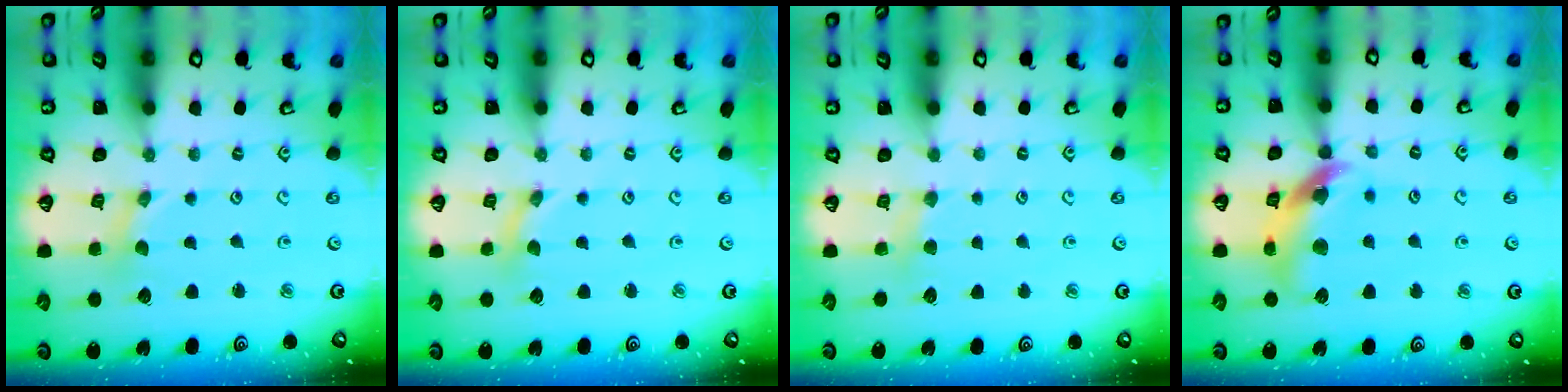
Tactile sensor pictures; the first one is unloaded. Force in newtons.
{"total": 0.0}
{"total": 3.4, "press": 3.3, "slide": 0.5}
{"total": 13.8, "press": 13.7, "slide": 1.9}